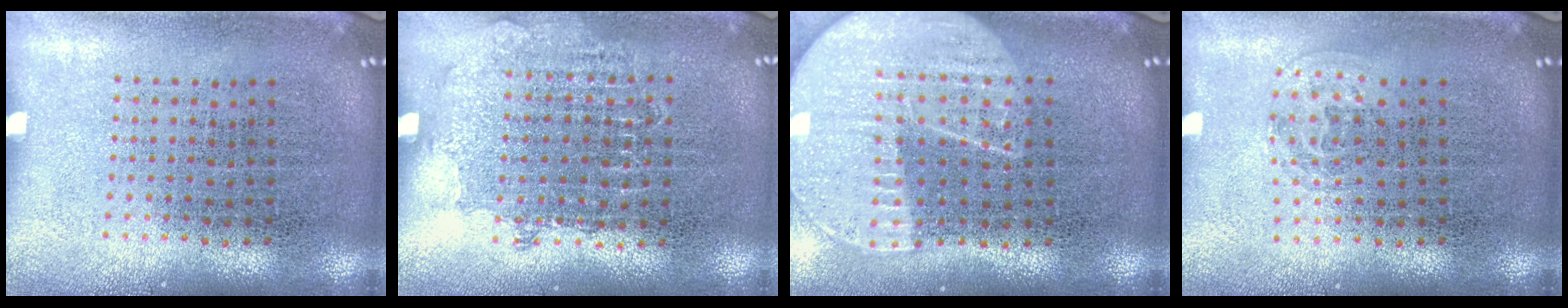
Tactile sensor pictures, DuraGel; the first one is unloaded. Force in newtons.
{"total": 0.8, "press": 0.8, "slide": 0.3}
{"total": 2.3, "press": 2.0, "slide": 1.2}
{"total": 1.0, "press": 0.6, "slide": 0.7}